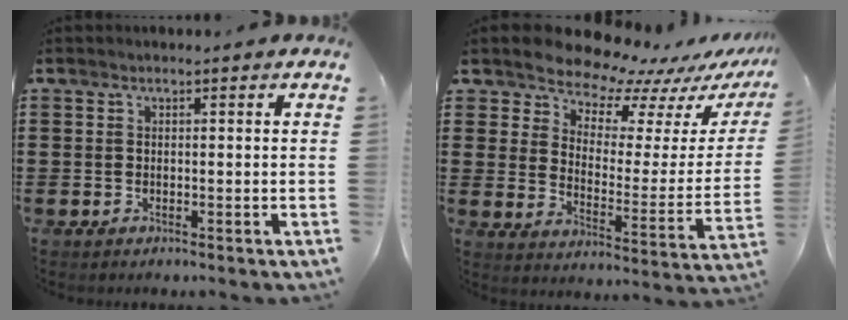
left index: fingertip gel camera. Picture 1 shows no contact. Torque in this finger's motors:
{"motor_torque": [2.14, 0.00, 0.34, 0.04]}